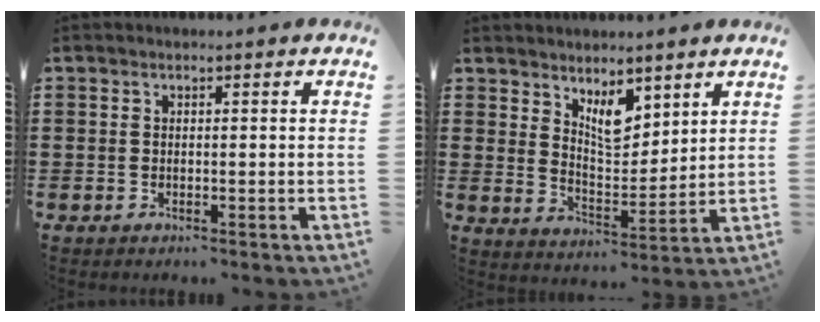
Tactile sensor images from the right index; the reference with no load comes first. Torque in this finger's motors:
{"motor_torque": [0.36, 0.31, 0.20, 0.09]}